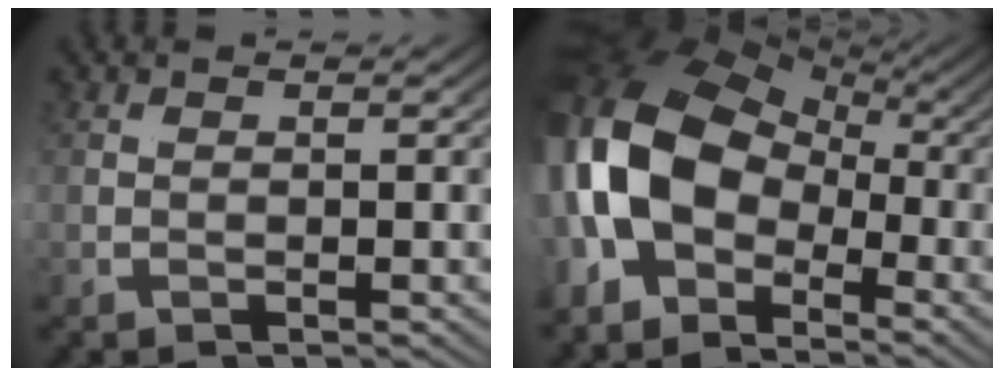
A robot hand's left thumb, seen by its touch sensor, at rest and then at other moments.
{"total": 12.2, "force": [0.6, 7.4, 9.7], "torque": [-0.178, 0.002, -0.001]}